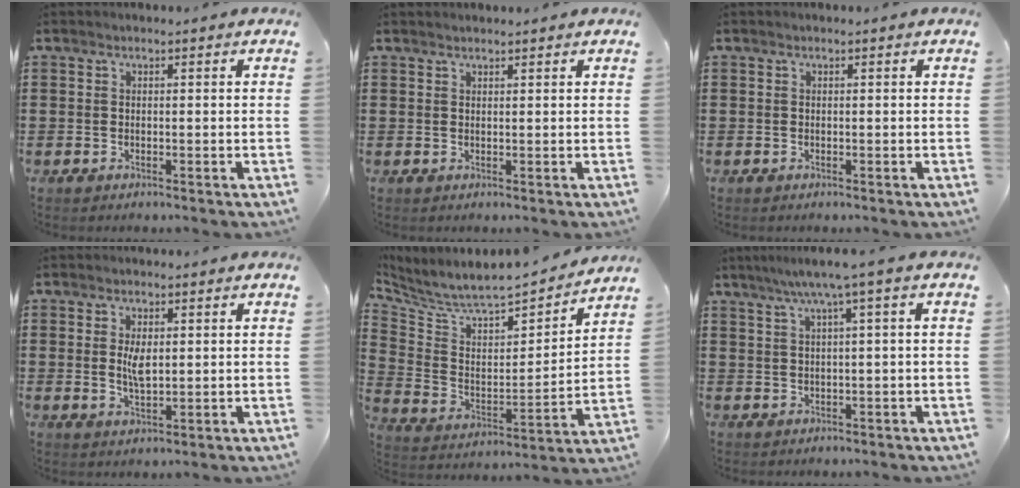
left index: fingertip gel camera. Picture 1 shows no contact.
{"total": 0.8, "force": [0.8, 0.0, 0.2], "torque": [-0.006, -0.002, 0.016]}
{"total": 0.0}
{"total": 3.8, "force": [0.7, 1.5, 3.4], "torque": [-0.070, 0.005, 0.011]}
{"total": 5.8, "force": [5.4, 1.3, 1.8], "torque": [-0.069, -0.055, 0.086]}
{"total": 4.1, "force": [1.5, -0.4, 3.8], "torque": [-0.077, -0.003, 0.021]}